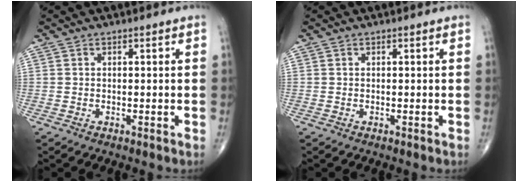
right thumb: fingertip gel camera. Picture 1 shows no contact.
{"total": 0.0}